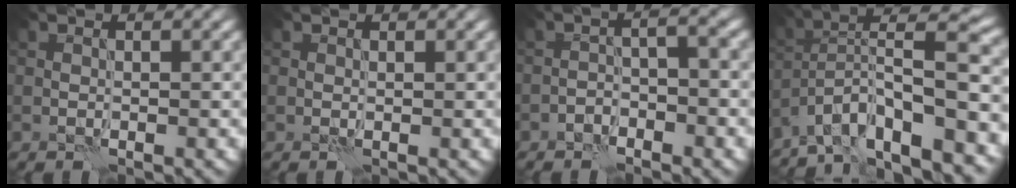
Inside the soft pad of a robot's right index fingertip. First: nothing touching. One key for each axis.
{"total": 0.0}
{"total": 2.5, "fx": -1.8, "fy": 0.8, "fz": 1.6, "tx": -0.027, "ty": 0.009, "tz": -0.040}
{"total": 11.1, "fx": -6.7, "fy": 2.6, "fz": 8.4, "tx": -0.128, "ty": 0.023, "tz": -0.114}